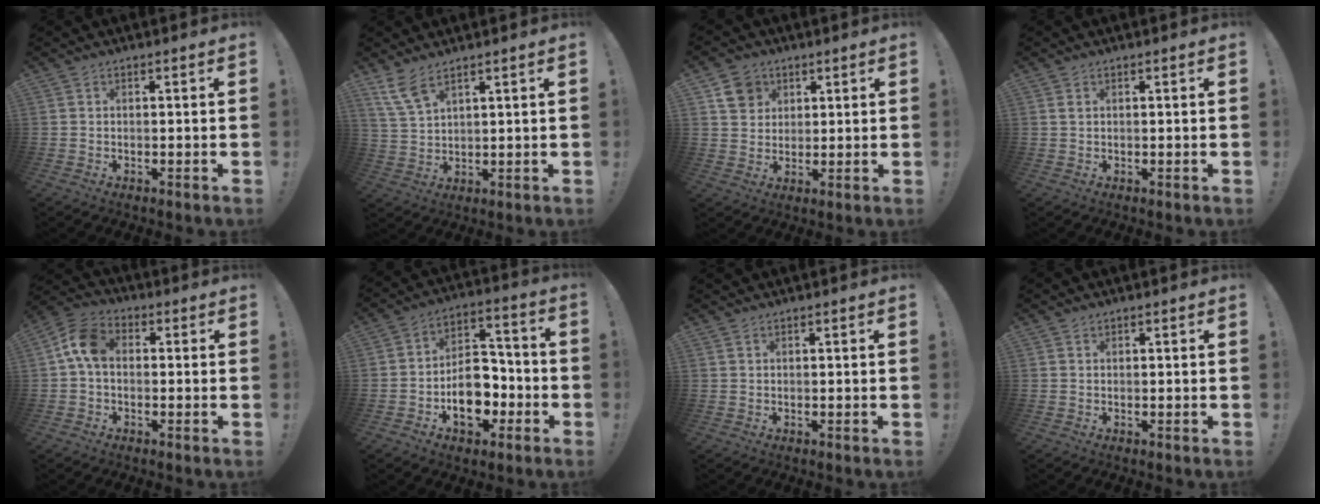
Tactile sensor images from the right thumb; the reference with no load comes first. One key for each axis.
{"total": 7.3, "fx": 5.6, "fy": 2.7, "fz": 3.9, "tx": -0.072, "ty": -0.029, "tz": 0.107}
{"total": 8.2, "fx": 4.1, "fy": 6.7, "fz": 2.4, "tx": -0.023, "ty": -0.018, "tz": 0.080}
{"total": 0.9, "fx": 0.4, "fy": 0.4, "fz": 0.7, "tx": -0.010, "ty": -0.002, "tz": 0.007}
{"total": 9.1, "fx": 0.7, "fy": 6.0, "fz": 6.8, "tx": -0.129, "ty": 0.015, "tz": 0.020}
{"total": 13.9, "fx": -5.2, "fy": 9.6, "fz": 8.6, "tx": -0.132, "ty": 0.041, "tz": -0.082}
{"total": 0.8, "fx": 0.7, "fy": 0.3, "fz": 0.3, "tx": 0.001, "ty": -0.003, "tz": 0.011}
{"total": 0.6, "fx": 0.6, "fy": 0.3, "fz": 0.0, "tx": 0.001, "ty": -0.002, "tz": 0.011}